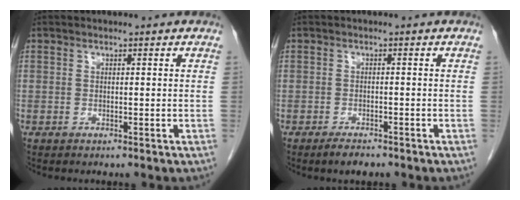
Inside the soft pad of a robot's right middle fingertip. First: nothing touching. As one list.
[{"total": 2.4, "force": [-2.0, 0.7, 1.3], "torque": [-0.028, -0.003, -0.030]}]